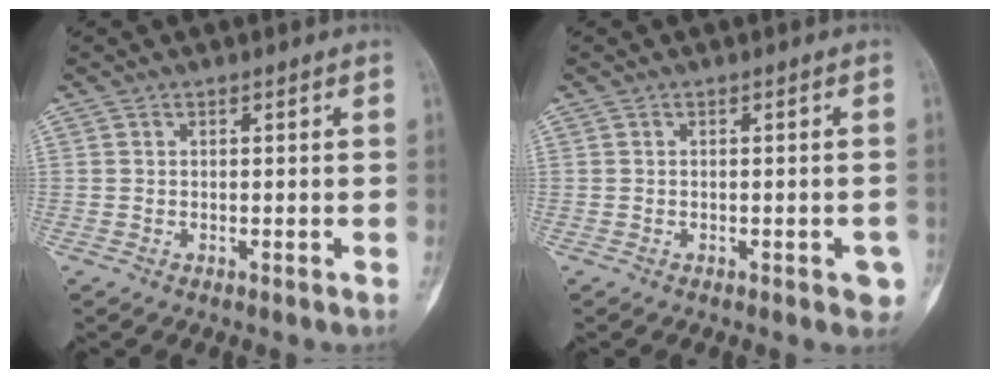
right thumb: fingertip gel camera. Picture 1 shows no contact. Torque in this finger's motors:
{"motor_torque": [0.77, 0.54, 0.10, -0.19, 0.11]}